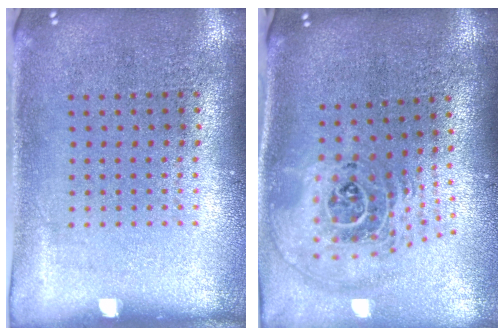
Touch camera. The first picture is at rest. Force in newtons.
{"total": 2.6, "press": 1.9, "slide": 1.8}